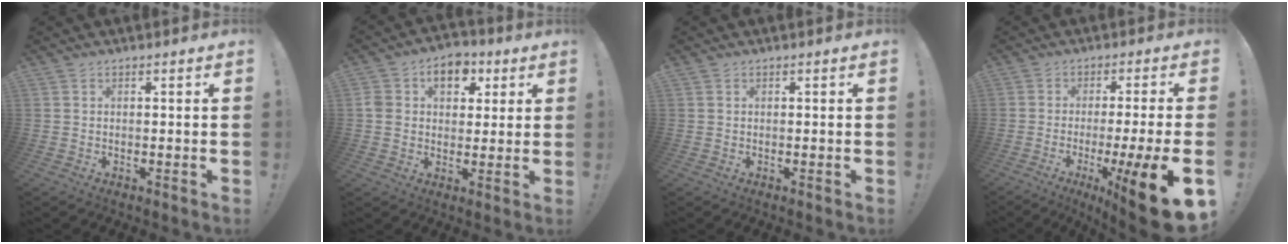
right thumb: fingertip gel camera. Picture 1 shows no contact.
{"total": 10.2, "force": [3.4, 8.1, 5.2], "torque": [-0.082, 0.004, 0.069]}
{"total": 0.0}
{"total": 15.6, "force": [-6.6, 0.9, 14.1], "torque": [-0.195, 0.026, -0.095]}